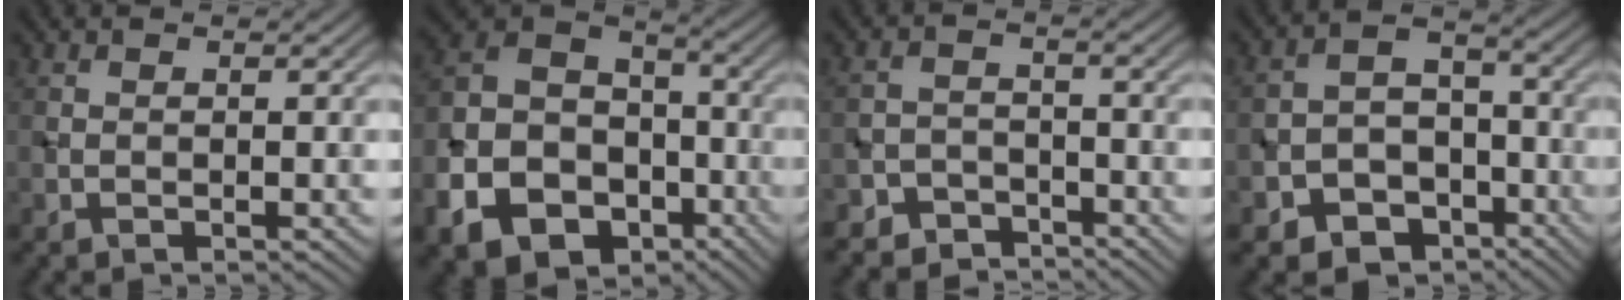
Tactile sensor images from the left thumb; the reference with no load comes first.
{"total": 15.8, "force": [-7.3, 11.7, 7.7], "torque": [-0.216, -0.049, -0.128]}
{"total": 4.3, "force": [-3.8, 1.9, 0.2], "torque": [0.006, -0.003, -0.073]}
{"total": 9.5, "force": [-5.1, 6.9, 4.1], "torque": [-0.075, -0.017, -0.089]}